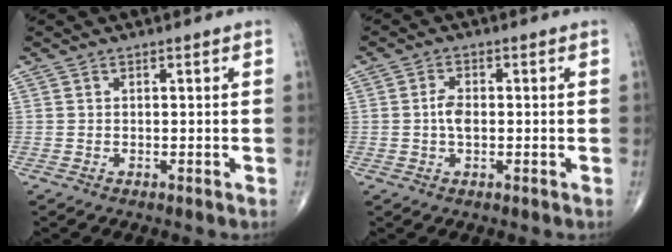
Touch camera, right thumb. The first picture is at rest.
{"total": 3.2, "force": [-0.2, 1.7, 2.7], "torque": [-0.052, 0.005, -0.008]}